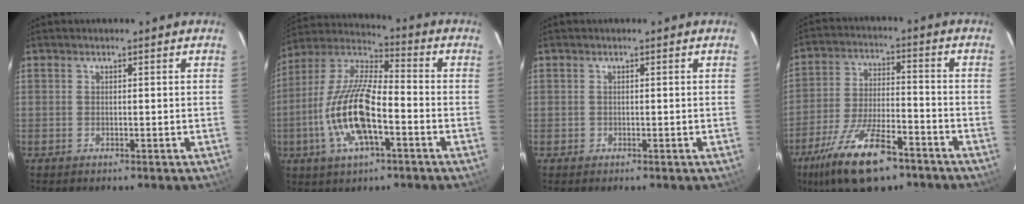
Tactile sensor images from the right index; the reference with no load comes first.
{"total": 16.3, "force": [-5.2, 5.6, 14.4], "torque": [-0.297, -0.005, -0.107]}
{"total": 0.9, "force": [-0.3, 0.9, -0.1], "torque": [0.003, 0.004, -0.002]}
{"total": 16.9, "force": [-11.2, 6.0, 11.2], "torque": [-0.228, -0.028, -0.193]}